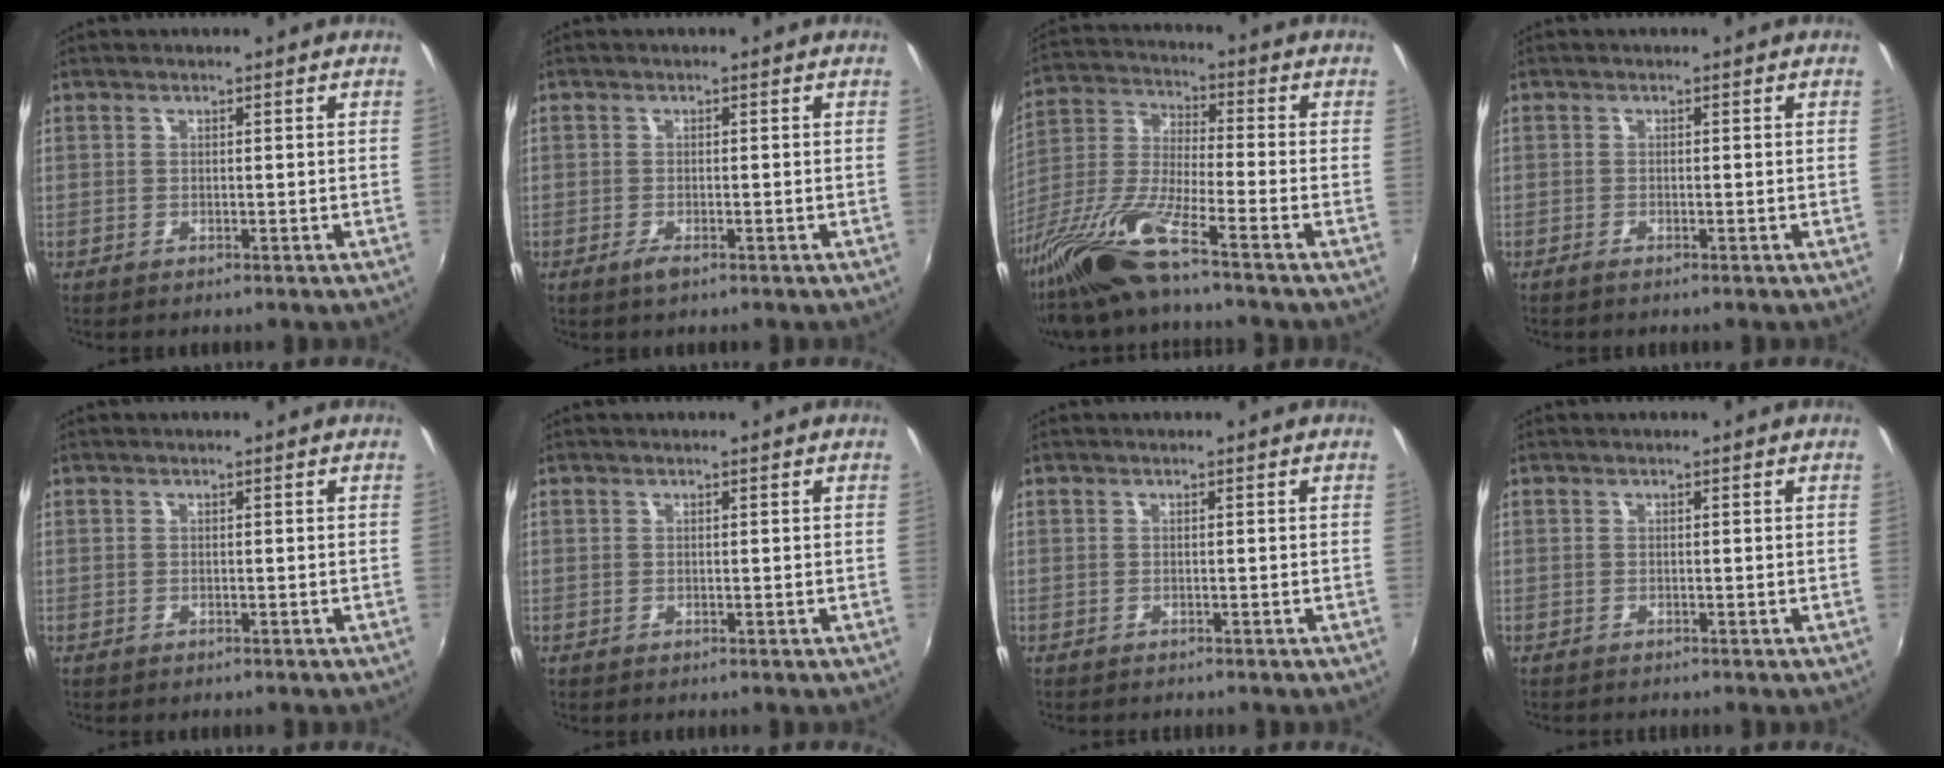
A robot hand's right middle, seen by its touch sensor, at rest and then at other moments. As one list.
[{"total": 1.7, "force": [-1.2, 0.4, 1.2], "torque": [-0.026, -0.006, -0.023]}, {"total": 15.8, "force": [-12.3, 0.2, 10.0], "torque": [-0.216, -0.026, -0.246]}, {"total": 0.9, "force": [-0.8, 0.0, 0.4], "torque": [-0.008, -0.003, -0.017]}, {"total": 0.5, "force": [-0.5, 0.2, 0.0], "torque": [-0.003, 0.000, -0.007]}, {"total": 0.0}, {"total": 0.5, "force": [-0.5, -0.1, 0.1], "torque": [-0.002, -0.002, -0.008]}, {"total": 0.6, "force": [-0.5, -0.2, 0.1], "torque": [0.001, -0.003, -0.010]}]